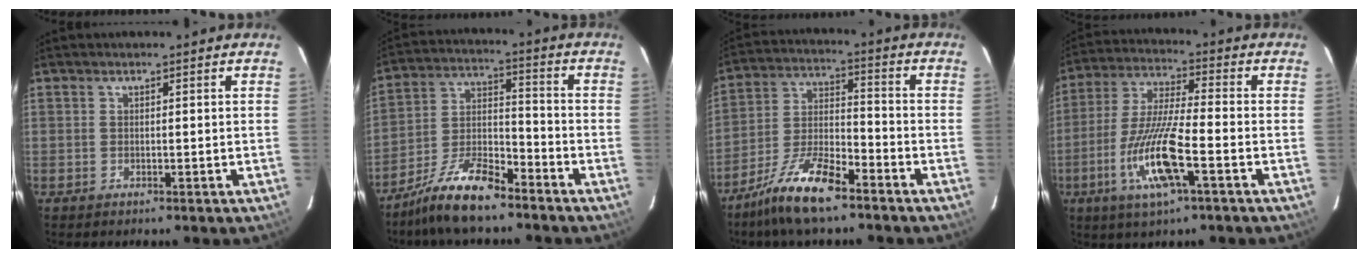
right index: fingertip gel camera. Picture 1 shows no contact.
{"total": 11.0, "force": [-8.7, 2.2, 6.3], "torque": [-0.125, 0.000, -0.165]}
{"total": 11.6, "force": [-8.4, 2.2, 7.7], "torque": [-0.158, -0.012, -0.161]}
{"total": 13.0, "force": [-4.8, 1.1, 12.0], "torque": [-0.246, -0.014, -0.091]}